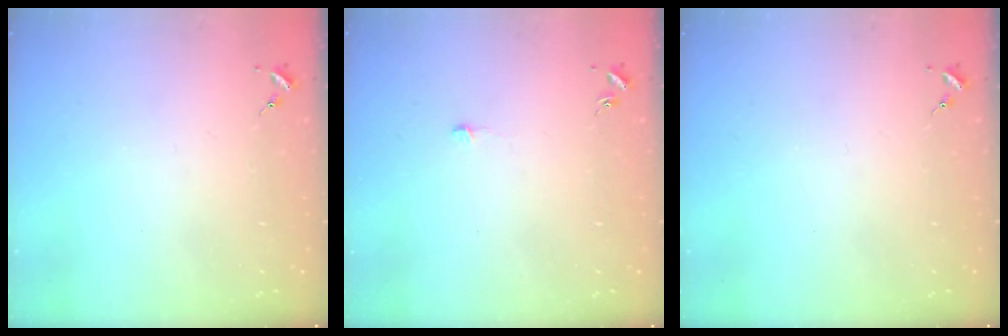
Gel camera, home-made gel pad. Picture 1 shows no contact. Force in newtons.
{"total": 3.2, "press": 3.1, "slide": 0.3}
{"total": 0.0}